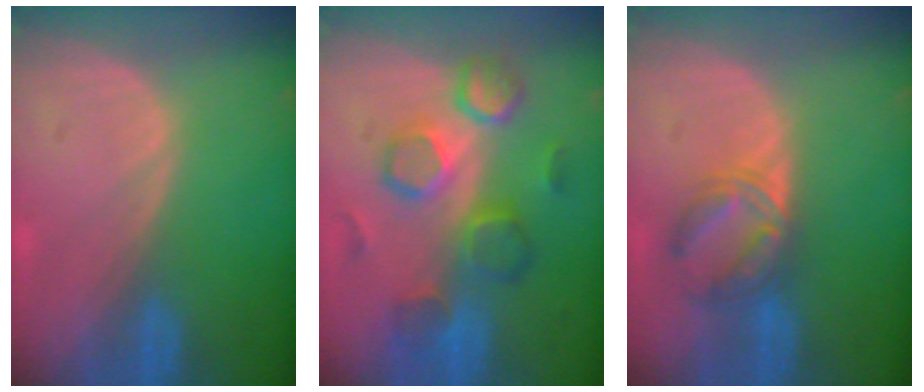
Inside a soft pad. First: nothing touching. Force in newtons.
{"total": 8.7, "press": 8.5, "slide": 1.6}
{"total": 5.8, "press": 5.7, "slide": 0.9}